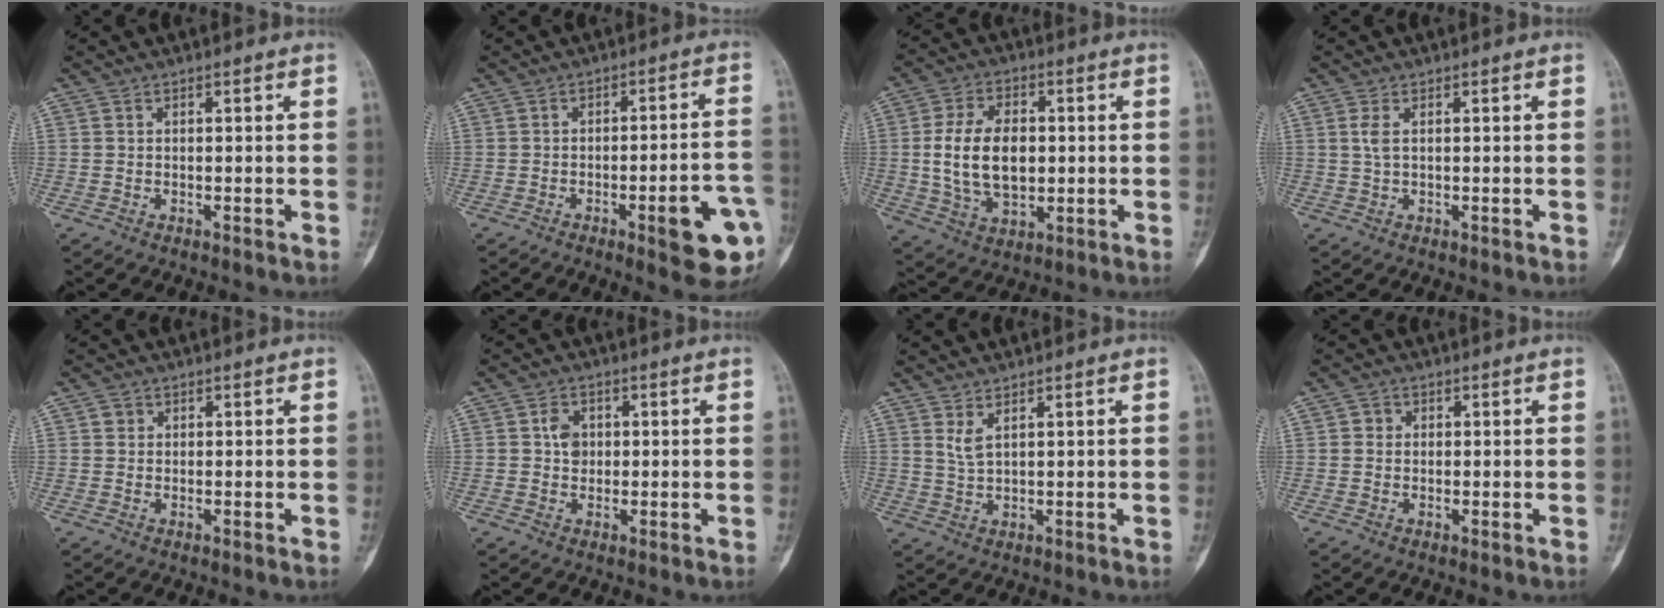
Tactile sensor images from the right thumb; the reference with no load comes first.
{"total": 12.2, "force": [-4.8, 2.6, 10.9], "torque": [-0.125, 0.024, -0.056]}
{"total": 13.3, "force": [0.4, 8.3, 10.4], "torque": [-0.174, 0.001, 0.016]}
{"total": 1.9, "force": [0.5, 0.7, 1.7], "torque": [-0.043, 0.005, 0.013]}
{"total": 1.2, "force": [0.5, 1.1, 0.2], "torque": [0.005, 0.000, 0.005]}
{"total": 3.4, "force": [0.5, 2.9, 1.8], "torque": [-0.010, 0.004, 0.004]}
{"total": 2.7, "force": [1.6, 0.7, 2.1], "torque": [-0.045, -0.012, 0.040]}
{"total": 1.8, "force": [0.3, 1.7, 0.4], "torque": [0.006, 0.003, 0.001]}